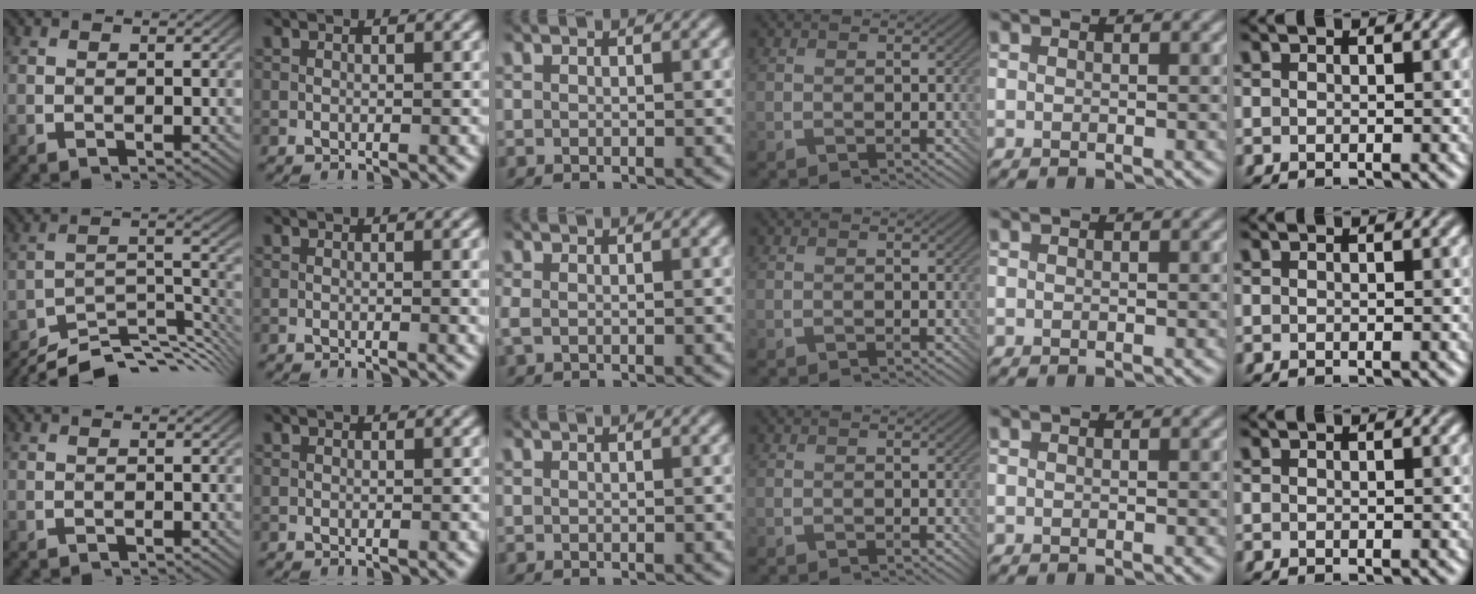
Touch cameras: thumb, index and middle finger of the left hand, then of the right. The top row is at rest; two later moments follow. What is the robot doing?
{"motion": "insert", "object": "bottle cap"}